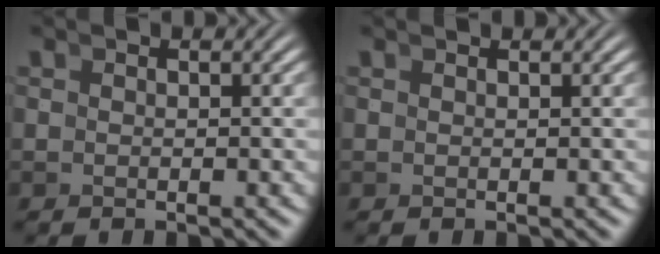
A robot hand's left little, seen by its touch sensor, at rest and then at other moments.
{"total": 0.6, "force": [0.5, -0.2, 0.0], "torque": [0.010, 0.004, 0.009]}